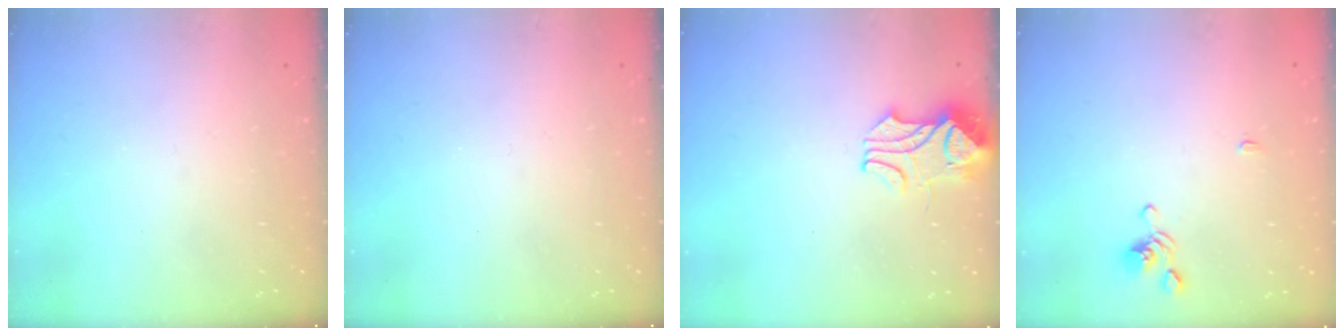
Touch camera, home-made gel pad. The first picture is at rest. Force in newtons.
{"total": 0.0}
{"total": 2.4, "press": 2.3, "slide": 0.8}
{"total": 2.2, "press": 2.2, "slide": 0.4}